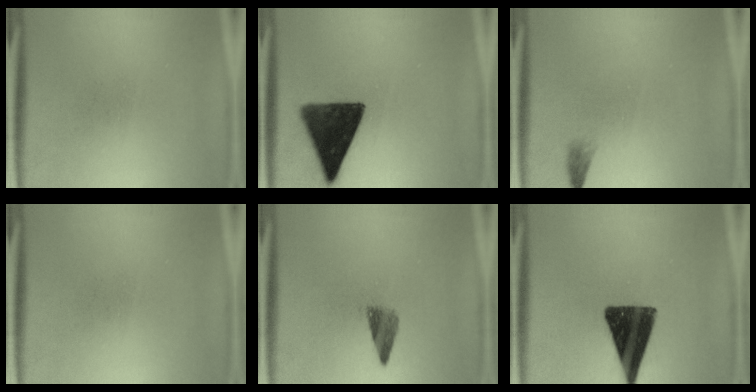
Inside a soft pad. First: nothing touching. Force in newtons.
{"total": 13.3}
{"total": 1.1}
{"total": 0.0}
{"total": 2.9}
{"total": 14.1}